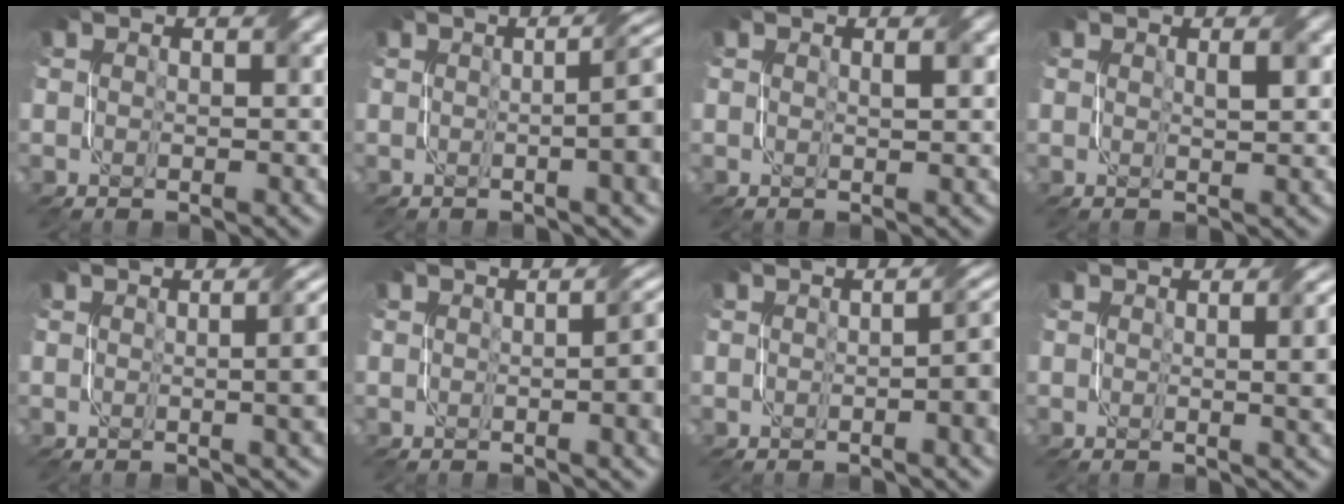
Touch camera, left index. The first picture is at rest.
{"total": 8.9, "force": [0.4, 3.1, 8.3], "torque": [-0.058, 0.023, -0.009]}
{"total": 0.8, "force": [0.4, 0.1, 0.7], "torque": [-0.010, 0.000, 0.007]}
{"total": 1.3, "force": [0.5, 0.2, 1.1], "torque": [-0.016, 0.001, 0.009]}
{"total": 8.1, "force": [0.5, 3.4, 7.3], "torque": [-0.031, 0.024, -0.001]}
{"total": 7.4, "force": [0.0, 2.9, 6.8], "torque": [-0.038, 0.015, -0.003]}
{"total": 6.2, "force": [-0.3, 2.1, 5.8], "torque": [-0.042, 0.008, -0.002]}
{"total": 6.0, "force": [0.7, 2.3, 5.5], "torque": [-0.032, 0.010, 0.011]}